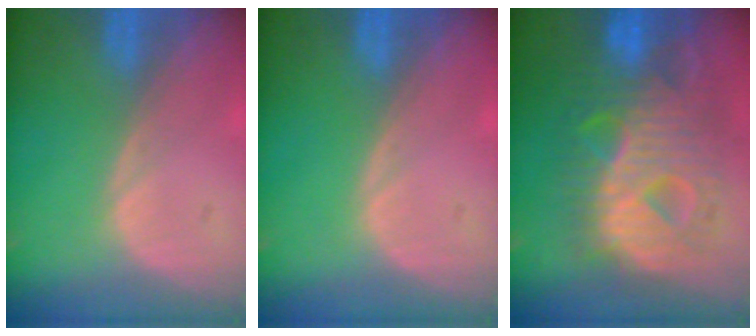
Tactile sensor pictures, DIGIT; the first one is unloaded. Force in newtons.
{"total": 0.0}
{"total": 12.6, "press": 12.6, "slide": 1.2}